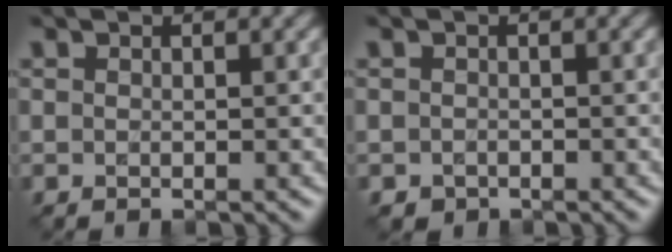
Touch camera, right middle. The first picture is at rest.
{"total": 0.8, "force": [-0.5, 0.7, 0.0], "torque": [0.000, -0.006, -0.006]}